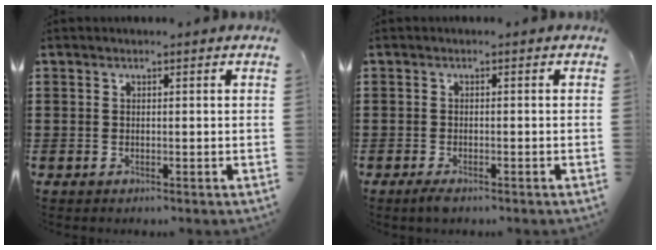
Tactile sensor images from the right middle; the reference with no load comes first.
{"total": 1.2, "force": [-0.8, 0.3, 0.8], "torque": [-0.022, -0.006, -0.018]}